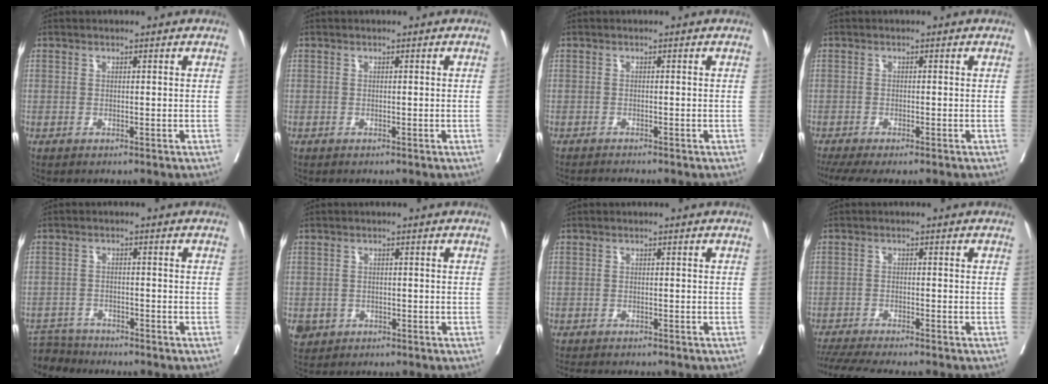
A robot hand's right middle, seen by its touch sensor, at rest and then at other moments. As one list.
[{"total": 0.0}, {"total": 2.4, "force": [-2.3, -0.5, 0.4], "torque": [-0.006, -0.008, -0.037]}, {"total": 7.2, "force": [-5.8, 1.1, 4.1], "torque": [-0.063, -0.009, -0.095]}, {"total": 4.4, "force": [-4.4, 0.7, -0.5], "torque": [0.013, -0.007, -0.077]}, {"total": 3.4, "force": [-1.5, 3.0, 0.5], "torque": [-0.009, 0.004, -0.022]}, {"total": 5.3, "force": [-4.7, 1.3, 2.1], "torque": [-0.032, -0.009, -0.068]}, {"total": 9.5, "force": [-8.5, -0.2, 4.3], "torque": [-0.060, -0.015, -0.135]}]